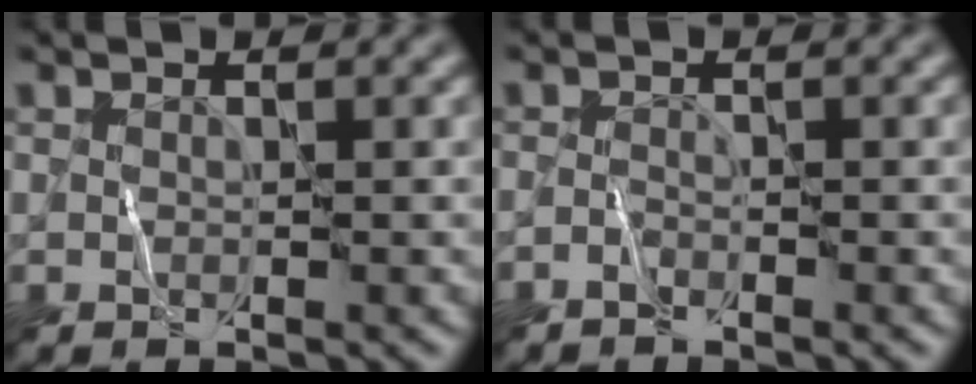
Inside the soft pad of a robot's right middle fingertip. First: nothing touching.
{"total": 0.9, "force": [-0.9, 0.1, 0.1], "torque": [-0.002, 0.004, -0.021]}